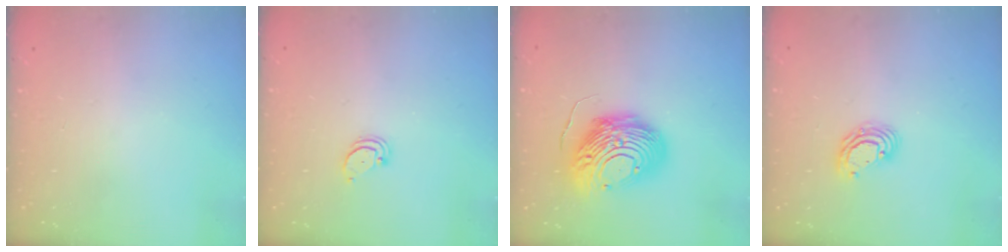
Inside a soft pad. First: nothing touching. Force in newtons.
{"total": 2.0, "press": 2.0, "slide": 0.2}
{"total": 15.5, "press": 15.4, "slide": 1.7}
{"total": 7.0, "press": 7.0, "slide": 0.8}